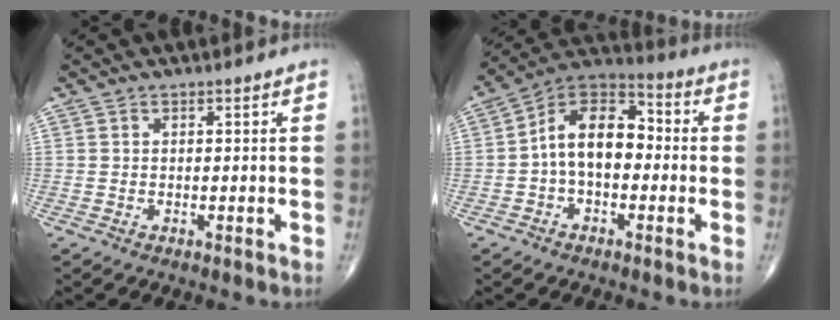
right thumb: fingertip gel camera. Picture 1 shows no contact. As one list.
[{"total": 12.6, "force": [-0.9, 7.9, 9.9], "torque": [-0.140, 0.037, -0.033]}]